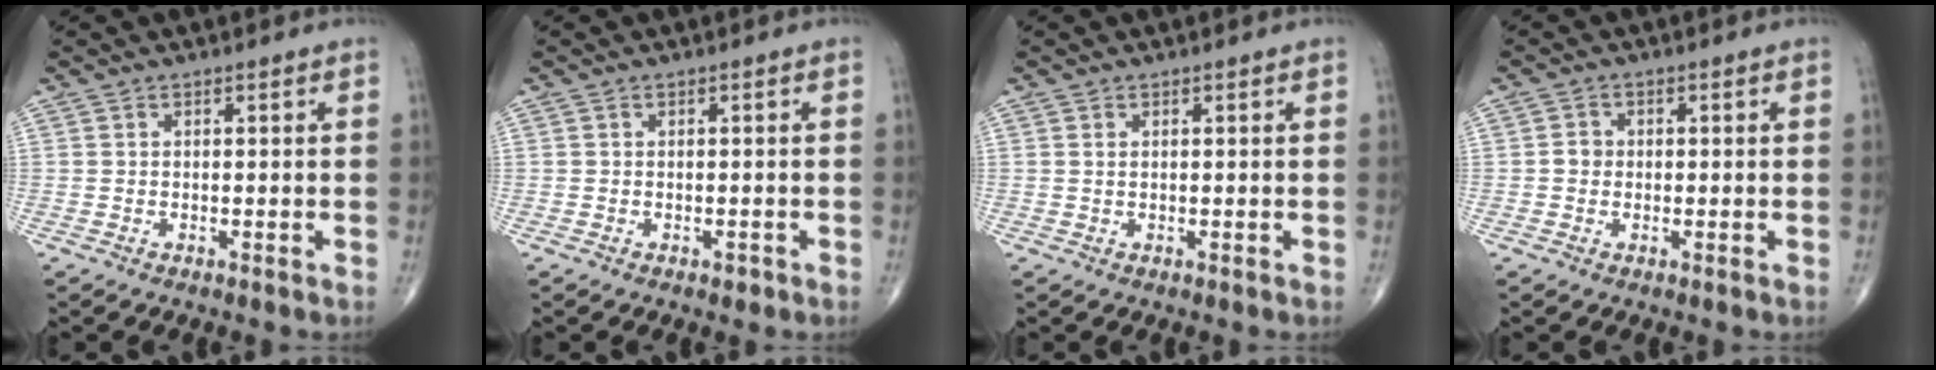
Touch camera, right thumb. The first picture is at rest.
{"total": 1.4, "force": [-0.5, 0.9, 0.8], "torque": [-0.003, 0.000, -0.005]}
{"total": 0.5, "force": [0.2, 0.3, 0.4], "torque": [-0.009, 0.002, 0.005]}
{"total": 2.0, "force": [-0.2, 1.8, 0.8], "torque": [-0.003, 0.005, -0.006]}